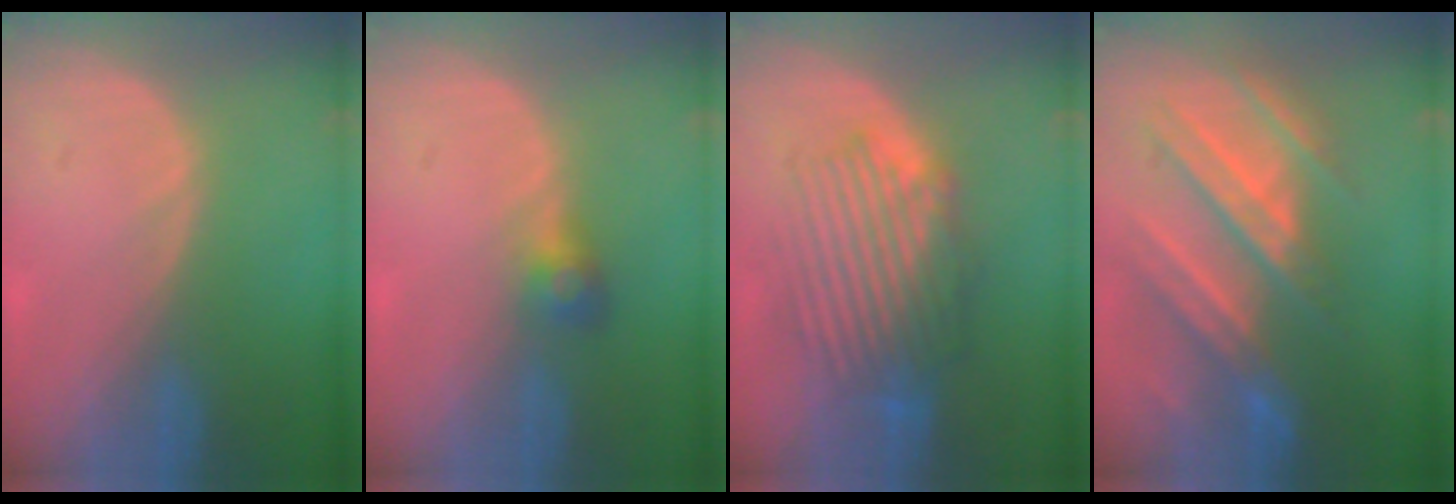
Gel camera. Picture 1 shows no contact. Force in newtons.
{"total": 2.7, "press": 2.6, "slide": 0.8}
{"total": 8.7, "press": 8.4, "slide": 2.1}
{"total": 10.4, "press": 9.6, "slide": 4.0}